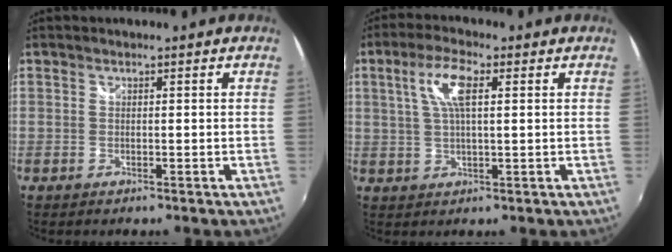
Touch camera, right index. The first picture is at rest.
{"total": 7.0, "force": [2.1, 2.1, 6.3], "torque": [-0.125, 0.010, 0.040]}